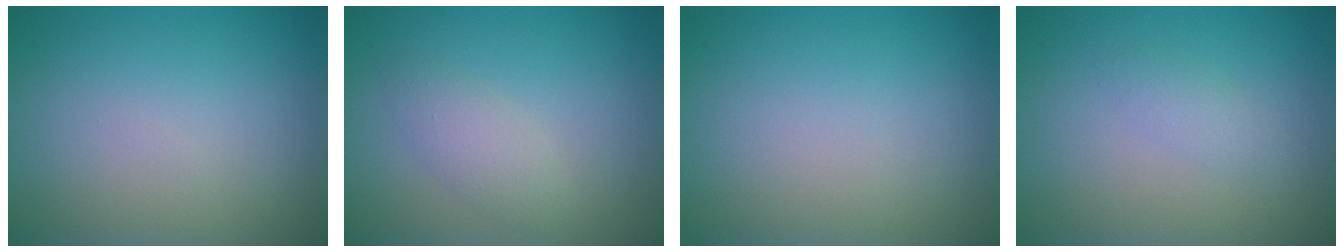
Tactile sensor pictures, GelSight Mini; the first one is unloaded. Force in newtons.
{"total": 2.0, "press": 2.0, "slide": 0.1}
{"total": 0.0}
{"total": 1.2, "press": 1.2, "slide": 0.1}